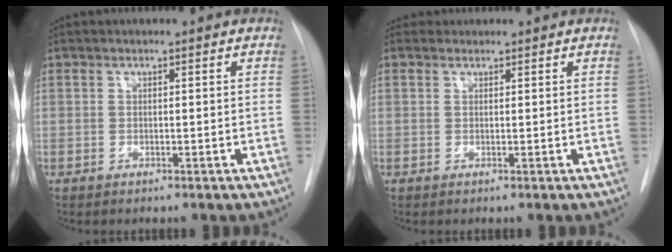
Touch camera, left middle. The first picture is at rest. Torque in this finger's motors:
{"motor_torque": [-0.14, 0.08, -0.05, -0.01]}